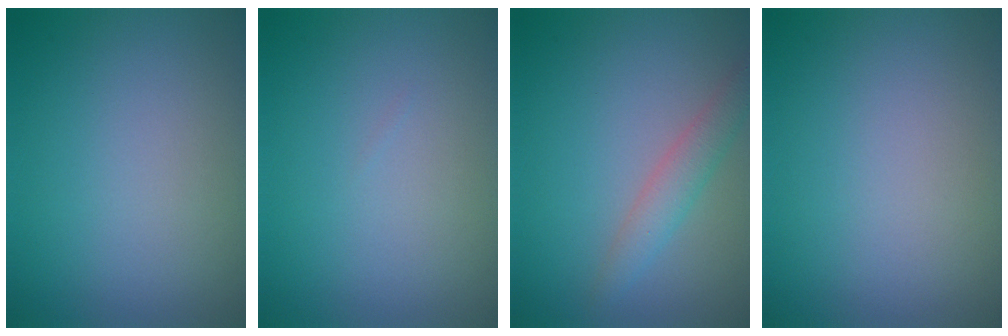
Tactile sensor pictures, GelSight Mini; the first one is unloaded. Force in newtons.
{"total": 0.0}
{"total": 2.5, "press": 2.5, "slide": 0.1}
{"total": 0.0}